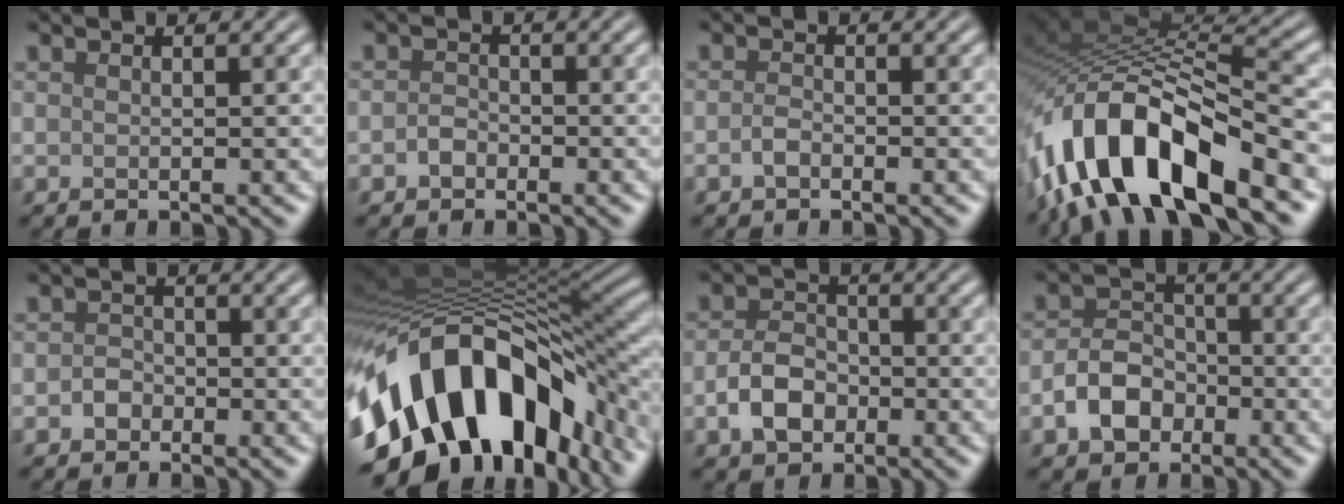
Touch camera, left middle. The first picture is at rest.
{"total": 1.2, "force": [-0.6, 0.9, 0.5], "torque": [-0.011, 0.002, -0.015]}
{"total": 1.0, "force": [-0.6, 0.5, 0.7], "torque": [-0.016, 0.001, -0.014]}
{"total": 14.3, "force": [-7.5, 5.6, 10.8], "torque": [-0.193, 0.017, -0.138]}
{"total": 1.4, "force": [-0.6, 1.2, 0.5], "torque": [-0.005, 0.002, -0.015]}
{"total": 16.5, "force": [-6.4, 9.7, 11.7], "torque": [-0.204, -0.003, -0.098]}
{"total": 3.7, "force": [-1.4, 2.6, 2.2], "torque": [-0.041, 0.003, -0.031]}
{"total": 4.1, "force": [-1.8, 3.0, 2.2], "torque": [-0.039, 0.003, -0.037]}